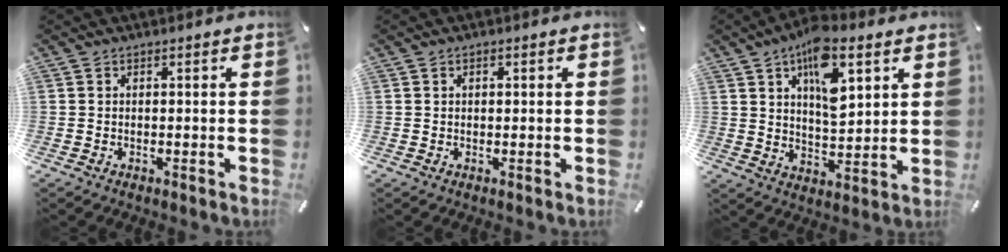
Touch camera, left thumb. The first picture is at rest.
{"total": 0.8, "force": [0.2, 0.6, 0.4], "torque": [-0.009, 0.004, 0.003]}
{"total": 13.4, "force": [6.9, 6.3, 9.6], "torque": [-0.150, -0.021, 0.117]}